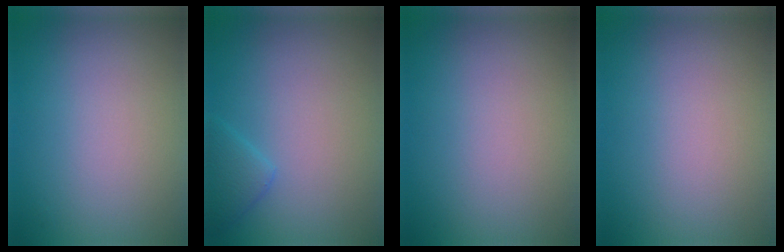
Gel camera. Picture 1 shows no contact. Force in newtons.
{"total": 1.8, "press": 1.8, "slide": 0.2}
{"total": 0.0}
{"total": 0.0}